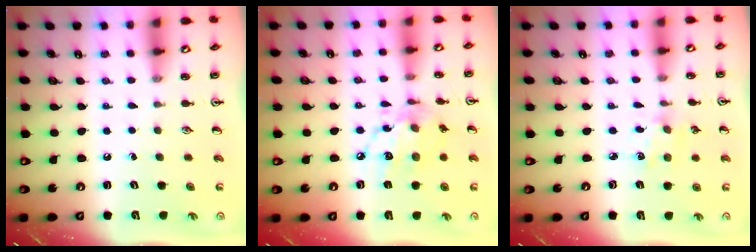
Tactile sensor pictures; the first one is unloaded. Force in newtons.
{"total": 13.6, "press": 13.6, "slide": 1.0}
{"total": 2.0, "press": 2.0, "slide": 0.5}